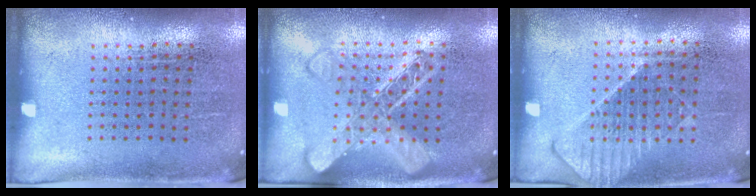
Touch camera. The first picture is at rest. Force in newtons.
{"total": 3.0, "press": 3.0, "slide": 0.4}
{"total": 1.1, "press": 1.0, "slide": 0.5}